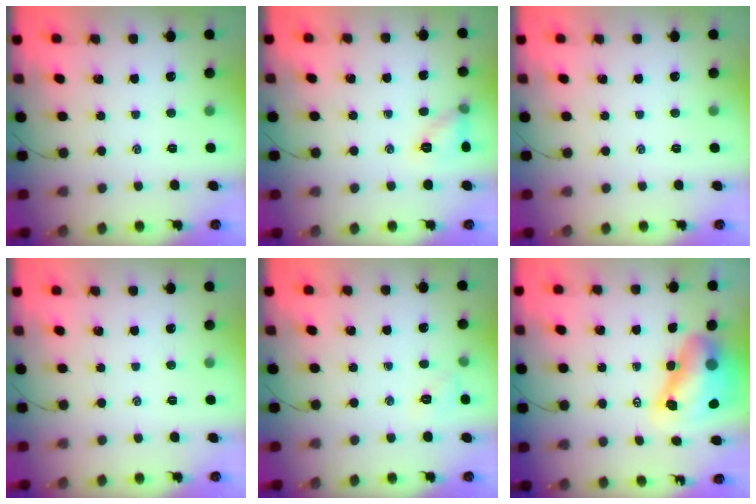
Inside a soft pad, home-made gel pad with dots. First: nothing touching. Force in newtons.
{"total": 7.5, "press": 7.4, "slide": 1.4}
{"total": 0.0}
{"total": 0.0}
{"total": 5.6, "press": 5.4, "slide": 1.5}
{"total": 11.9, "press": 11.4, "slide": 3.4}